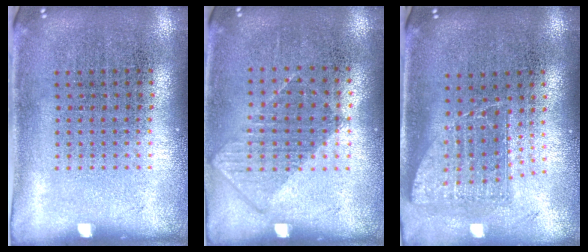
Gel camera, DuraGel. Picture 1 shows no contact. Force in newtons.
{"total": 0.8, "press": 0.7, "slide": 0.4}
{"total": 1.4, "press": 1.1, "slide": 0.9}